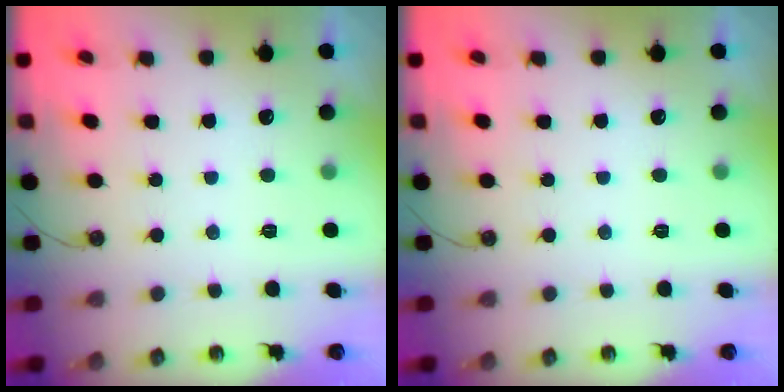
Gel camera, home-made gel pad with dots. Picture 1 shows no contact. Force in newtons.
{"total": 0.0}